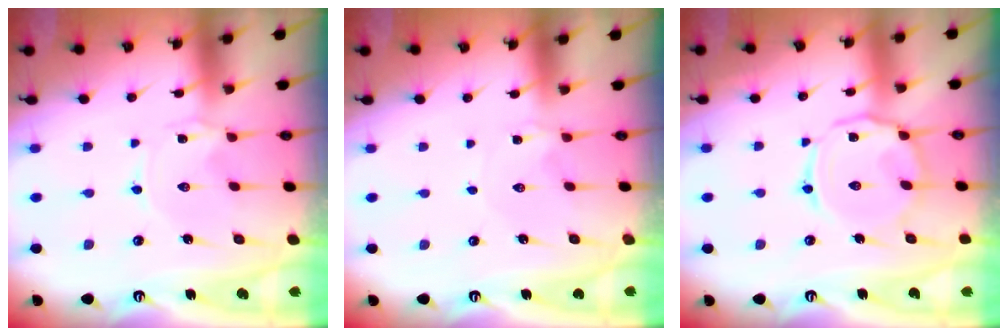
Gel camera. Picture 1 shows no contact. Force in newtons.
{"total": 1.4, "press": 1.4, "slide": 0.3}
{"total": 9.3, "press": 9.2, "slide": 0.8}